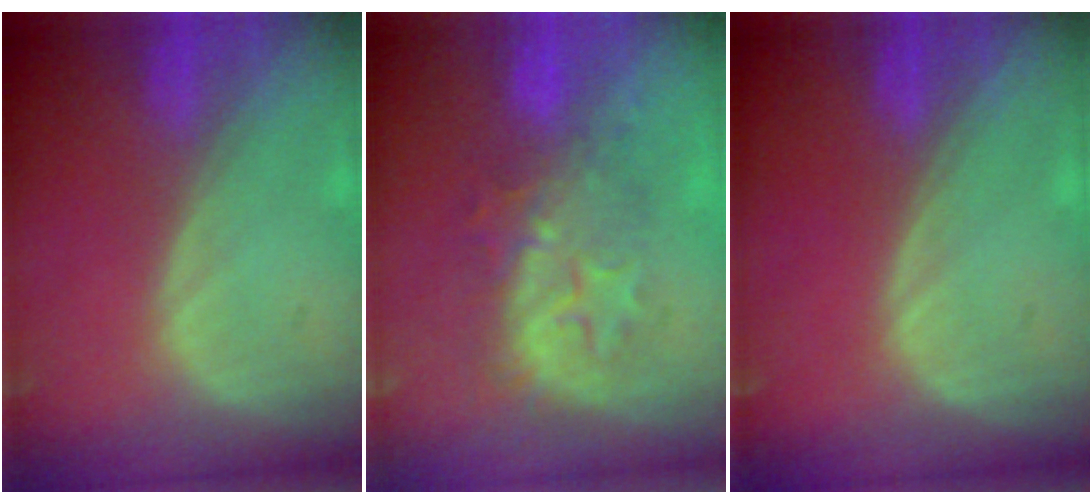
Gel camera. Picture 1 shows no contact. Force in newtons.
{"total": 8.2, "press": 7.9, "slide": 2.2}
{"total": 0.0}